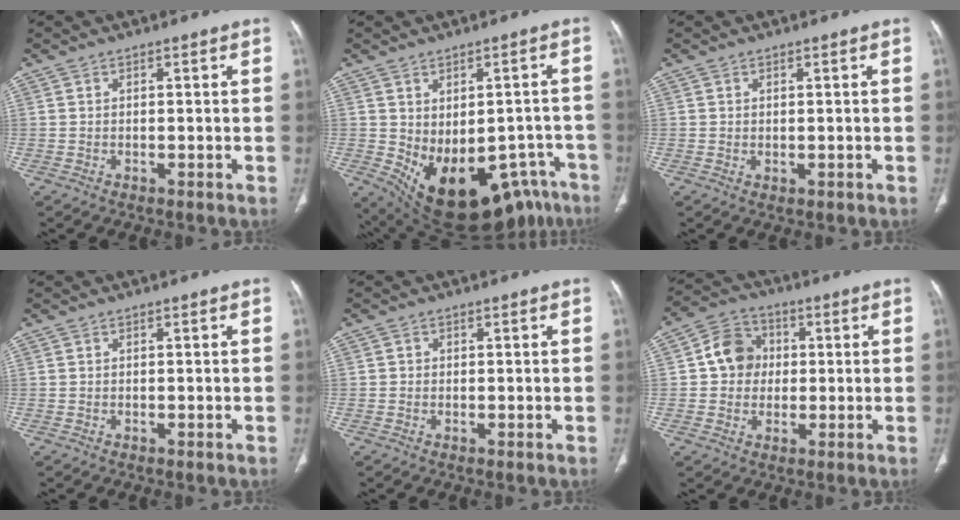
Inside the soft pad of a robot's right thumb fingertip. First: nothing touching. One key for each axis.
{"total": 22.5, "fx": -12.2, "fy": 12.4, "fz": 14.3, "tx": -0.177, "ty": 0.014, "tz": -0.140}
{"total": 0.8, "fx": -0.1, "fy": 0.5, "fz": 0.6, "tx": -0.011, "ty": -0.003, "tz": 0.004}
{"total": 0.0}
{"total": 0.6, "fx": 0.0, "fy": 0.6, "fz": 0.1, "tx": 0.001, "ty": 0.002, "tz": 0.000}
{"total": 8.4, "fx": 0.8, "fy": 7.4, "fz": 3.8, "tx": -0.038, "ty": 0.012, "tz": 0.004}